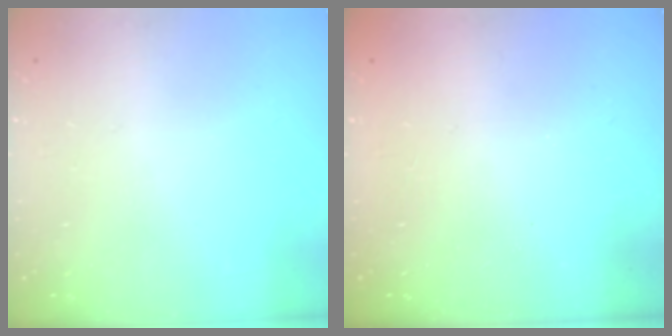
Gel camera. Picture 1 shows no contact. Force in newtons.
{"total": 2.4, "press": 2.2, "slide": 0.8}